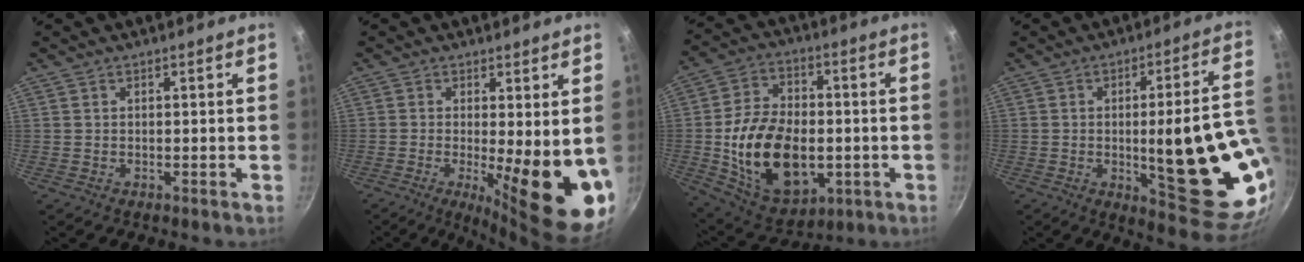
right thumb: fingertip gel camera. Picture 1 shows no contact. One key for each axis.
{"total": 14.9, "fx": -1.7, "fy": 4.2, "fz": 14.2, "tx": -0.174, "ty": -0.026, "tz": -0.016}
{"total": 21.1, "fx": -3.0, "fy": 13.7, "fz": 15.8, "tx": -0.257, "ty": 0.014, "tz": -0.034}
{"total": 23.6, "fx": -2.3, "fy": 6.6, "fz": 22.5, "tx": -0.271, "ty": -0.013, "tz": -0.016}